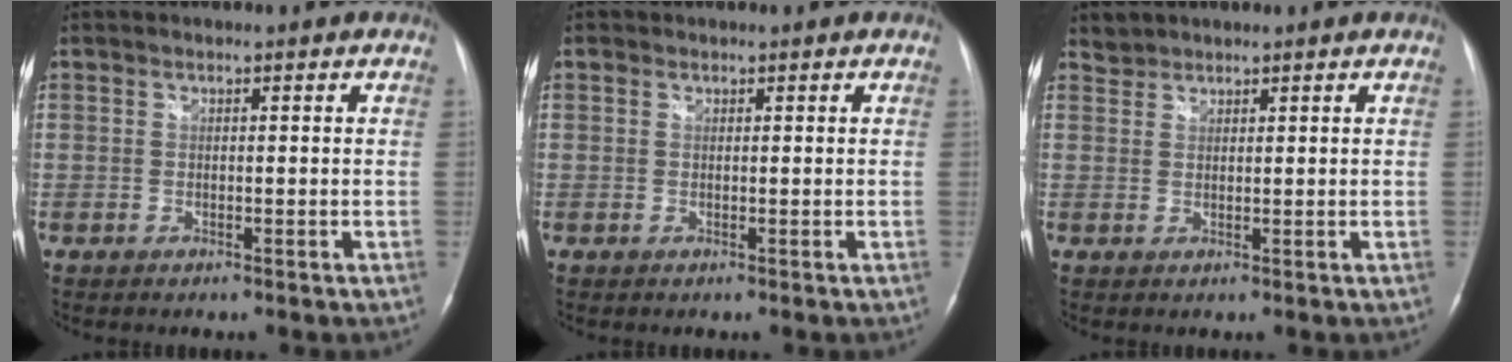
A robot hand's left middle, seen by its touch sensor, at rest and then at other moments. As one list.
[{"total": 0.5, "force": [0.3, 0.4, 0.1], "torque": [-0.002, 0.004, 0.003]}, {"total": 1.6, "force": [1.4, 0.6, -0.4], "torque": [0.008, 0.006, 0.025]}]